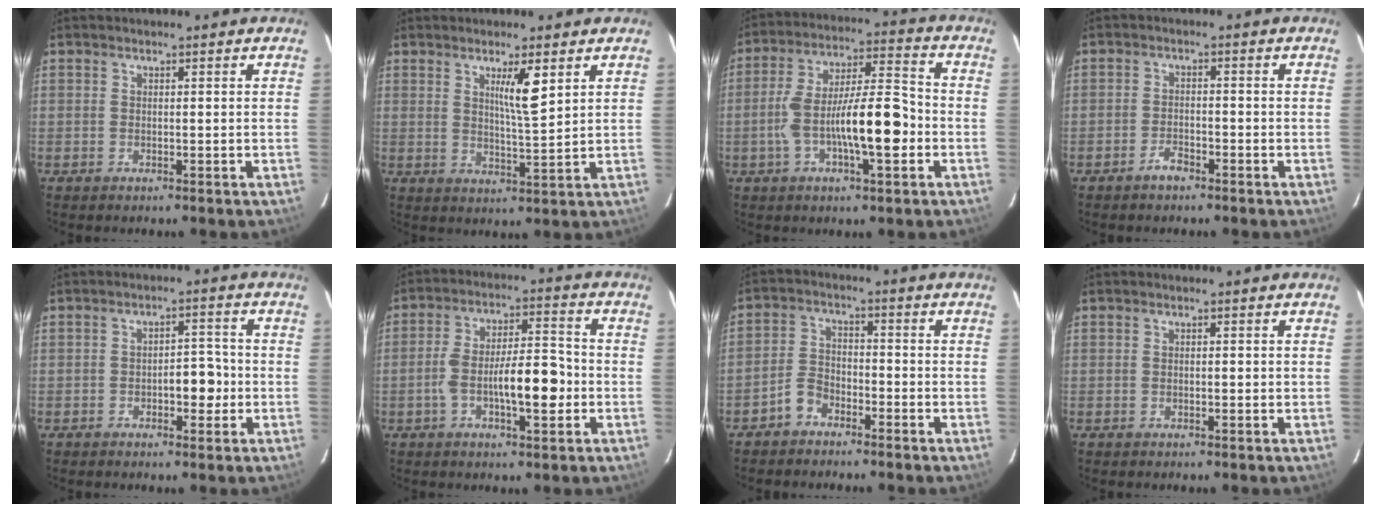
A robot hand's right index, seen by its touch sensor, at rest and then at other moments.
{"total": 5.6, "force": [2.5, 0.2, 5.0], "torque": [-0.085, -0.008, 0.044]}
{"total": 14.2, "force": [-3.3, 2.8, 13.5], "torque": [-0.243, 0.019, -0.056]}
{"total": 2.7, "force": [-2.0, 1.1, 1.4], "torque": [-0.028, 0.003, -0.034]}
{"total": 4.9, "force": [-1.3, 2.2, 4.2], "torque": [-0.057, 0.014, -0.016]}
{"total": 11.1, "force": [-2.6, 3.0, 10.4], "torque": [-0.187, 0.022, -0.040]}
{"total": 4.3, "force": [-3.0, 2.6, 1.8], "torque": [-0.045, 0.012, -0.060]}
{"total": 1.1, "force": [-0.1, 0.4, 1.0], "torque": [-0.022, 0.002, 0.000]}